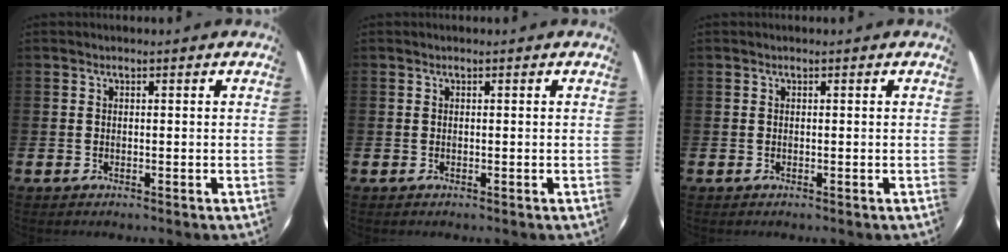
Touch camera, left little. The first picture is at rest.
{"total": 0.0}
{"total": 0.0}